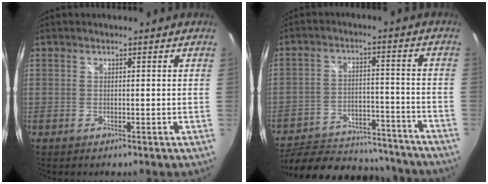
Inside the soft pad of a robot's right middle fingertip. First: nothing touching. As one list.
[{"total": 24.9, "force": [-20.8, 9.5, 10.0], "torque": [-0.200, 0.005, -0.268]}]